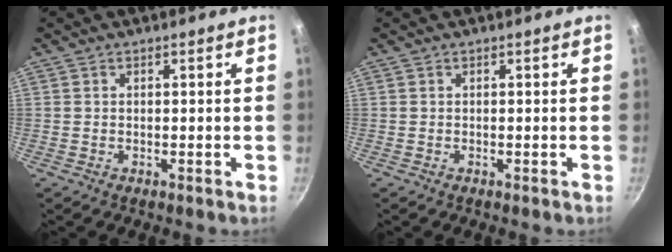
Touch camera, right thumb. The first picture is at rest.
{"total": 0.0}